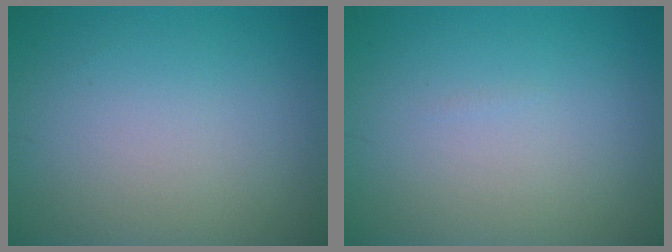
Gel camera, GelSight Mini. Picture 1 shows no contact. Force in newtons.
{"total": 0.0}